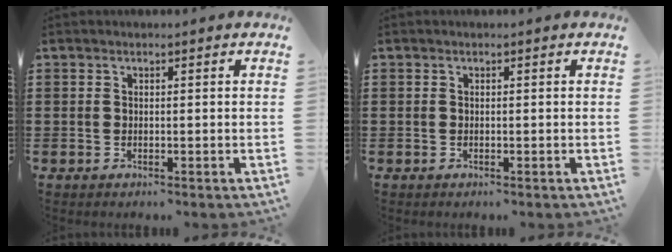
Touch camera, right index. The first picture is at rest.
{"total": 0.0}